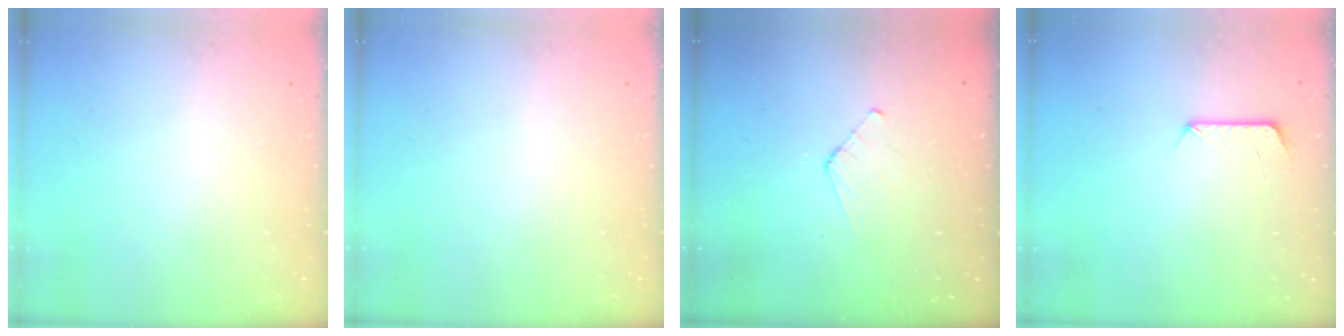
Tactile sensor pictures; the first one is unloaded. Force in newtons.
{"total": 0.0}
{"total": 3.1, "press": 3.0, "slide": 0.3}
{"total": 8.1, "press": 8.0, "slide": 0.7}